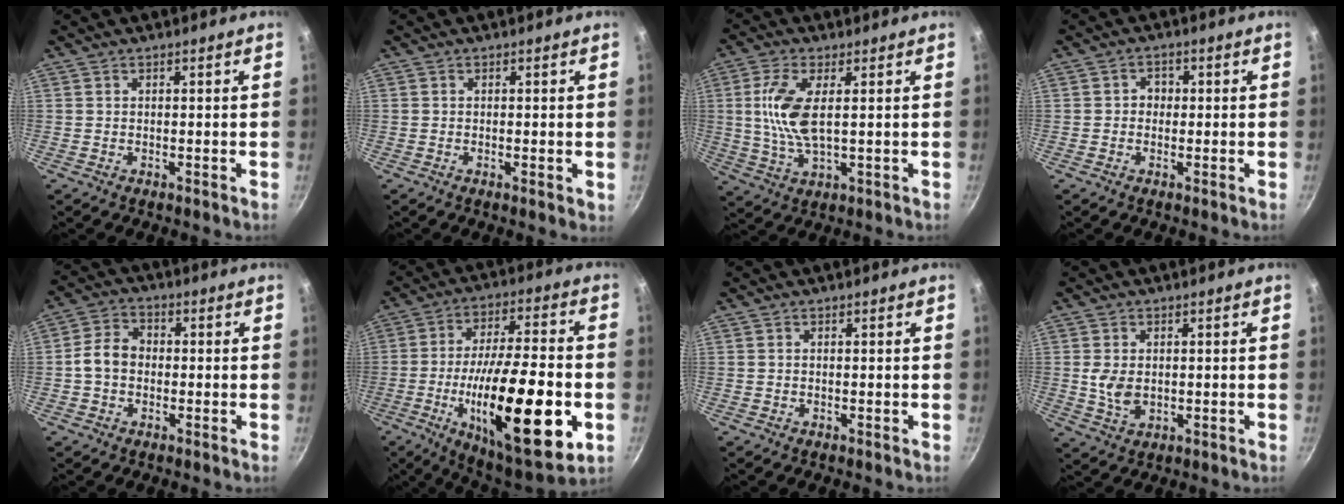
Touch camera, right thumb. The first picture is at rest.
{"total": 1.3, "force": [-0.1, 0.3, 1.2], "torque": [-0.020, -0.005, -0.002]}
{"total": 9.5, "force": [1.4, 3.7, 8.6], "torque": [-0.199, -0.006, 0.030]}
{"total": 2.3, "force": [-0.1, 2.0, 1.1], "torque": [0.001, 0.008, -0.007]}
{"total": 6.5, "force": [-0.7, 5.1, 4.0], "torque": [-0.063, 0.024, -0.024]}
{"total": 27.1, "force": [-7.1, 8.6, 24.7], "torque": [-0.406, -0.001, -0.098]}
{"total": 0.0}
{"total": 4.7, "force": [0.1, 3.2, 3.5], "torque": [-0.062, -0.005, 0.010]}